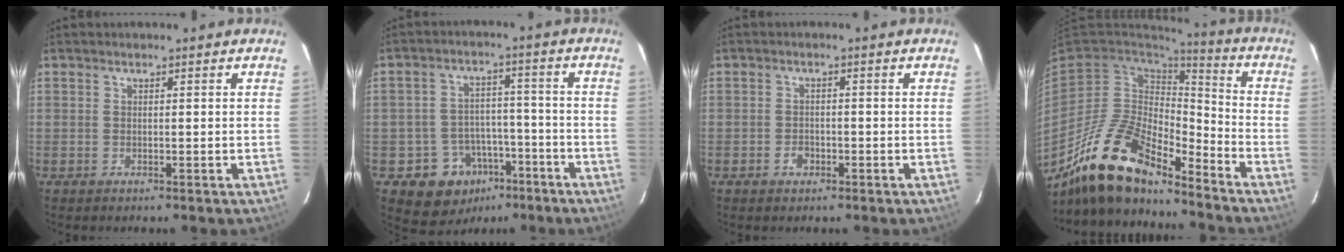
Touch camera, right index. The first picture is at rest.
{"total": 10.6, "force": [-6.1, 8.3, 2.6], "torque": [-0.060, 0.034, -0.070]}
{"total": 2.2, "force": [-1.1, 1.6, 0.8], "torque": [-0.015, 0.003, -0.017]}
{"total": 18.2, "force": [-14.5, 5.6, 9.5], "torque": [-0.198, -0.016, -0.274]}